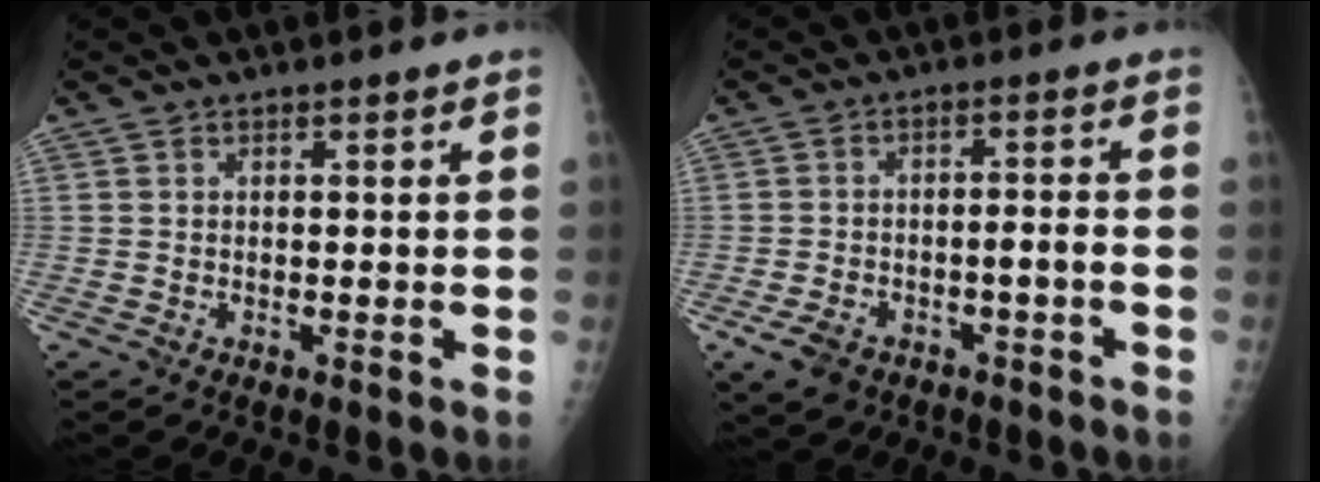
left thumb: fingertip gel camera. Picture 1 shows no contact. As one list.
[{"total": 6.7, "force": [-3.8, 3.3, 4.4], "torque": [-0.076, 0.028, -0.054]}]